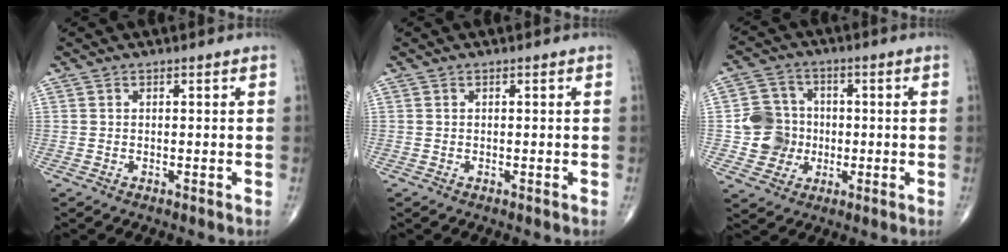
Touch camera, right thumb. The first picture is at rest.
{"total": 0.0}
{"total": 8.7, "force": [-0.9, 8.2, 2.6], "torque": [-0.013, 0.013, -0.017]}